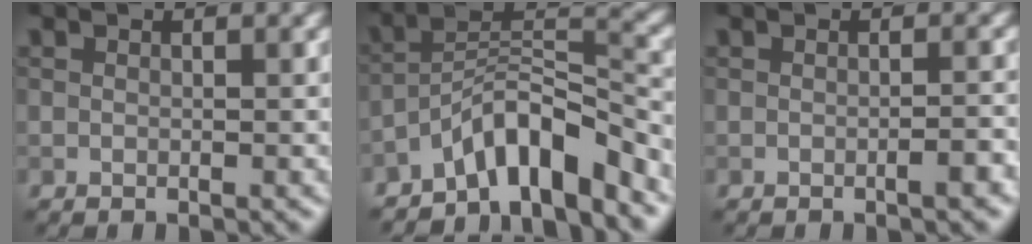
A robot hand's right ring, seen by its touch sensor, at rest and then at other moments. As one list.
[{"total": 6.8, "force": [-5.2, 1.8, 4.1], "torque": [-0.062, 0.011, -0.097]}, {"total": 1.4, "force": [-0.6, 0.3, 1.3], "torque": [-0.015, 0.002, -0.011]}]